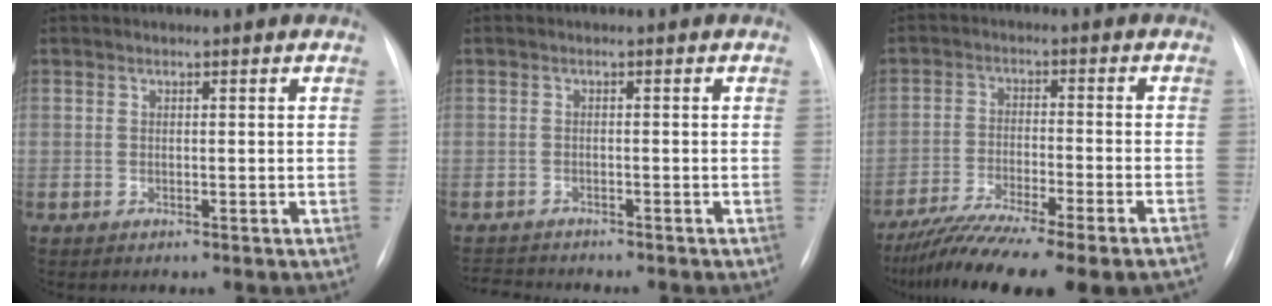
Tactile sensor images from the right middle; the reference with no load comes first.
{"total": 3.3, "force": [-3.2, 0.3, 0.2], "torque": [-0.006, -0.015, -0.052]}
{"total": 18.2, "force": [-15.0, 1.4, 10.2], "torque": [-0.144, -0.027, -0.230]}